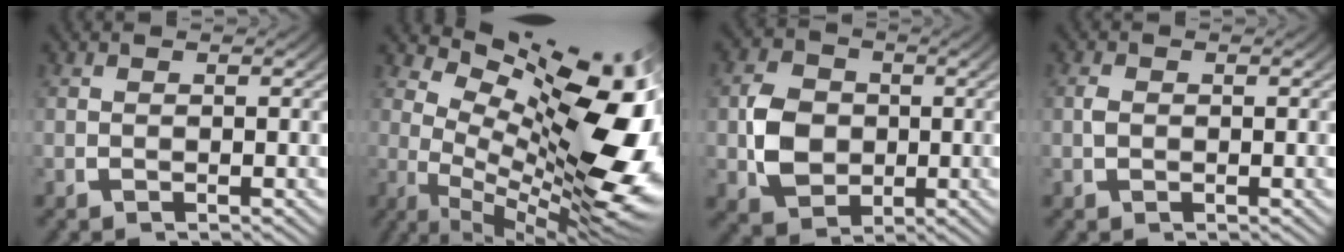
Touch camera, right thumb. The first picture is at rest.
{"total": 19.0, "force": [0.0, 10.4, 16.0], "torque": [-0.239, -0.055, 0.026]}
{"total": 7.6, "force": [-0.6, 6.0, 4.6], "torque": [-0.107, -0.029, 0.001]}
{"total": 0.8, "force": [-0.2, 0.6, 0.4], "torque": [-0.015, -0.005, -0.002]}